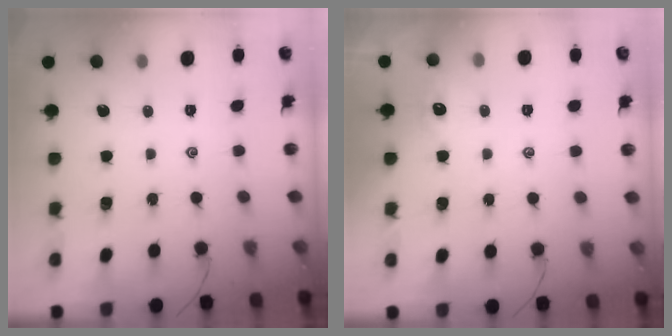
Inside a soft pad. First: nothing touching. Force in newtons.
{"total": 2.4, "press": 2.4, "slide": 0.3}